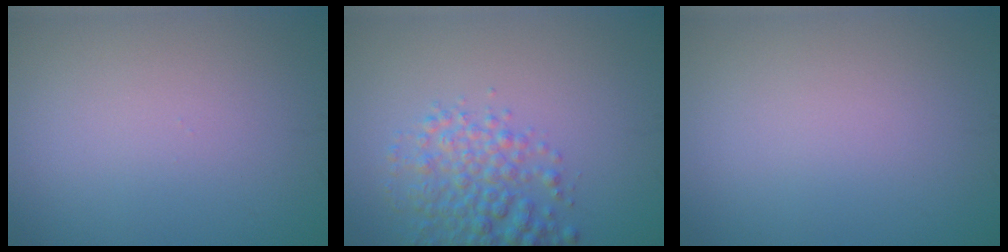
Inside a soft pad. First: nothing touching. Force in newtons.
{"total": 4.4, "press": 4.4, "slide": 0.2}
{"total": 0.0}